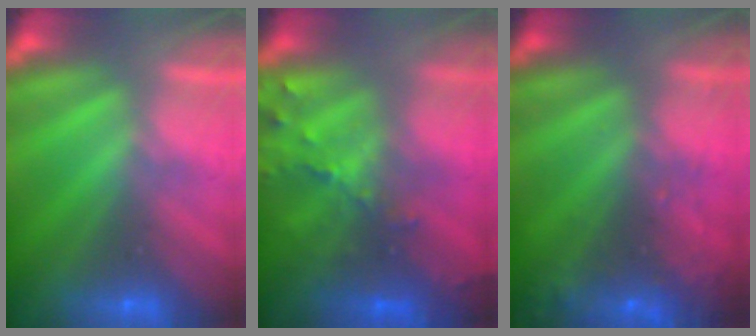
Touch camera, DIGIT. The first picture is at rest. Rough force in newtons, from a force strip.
{"total": 7.5}
{"total": 7.6}